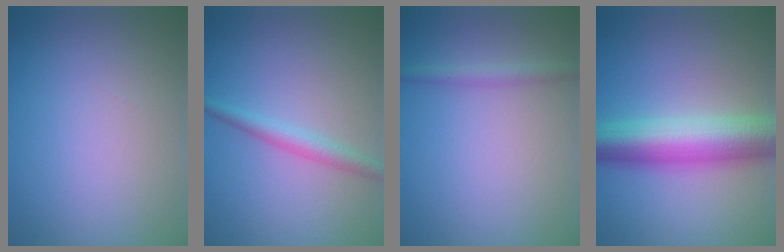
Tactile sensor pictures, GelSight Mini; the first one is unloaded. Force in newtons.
{"total": 2.1, "press": 2.1, "slide": 0.1}
{"total": 1.6, "press": 1.6, "slide": 0.1}
{"total": 8.4, "press": 8.4, "slide": 0.1}